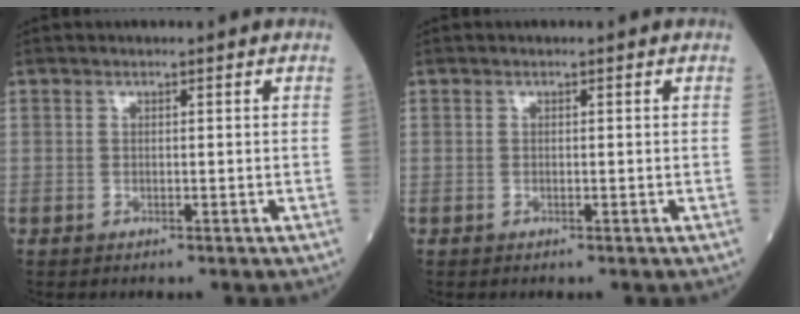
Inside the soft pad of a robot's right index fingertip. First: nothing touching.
{"total": 0.0}